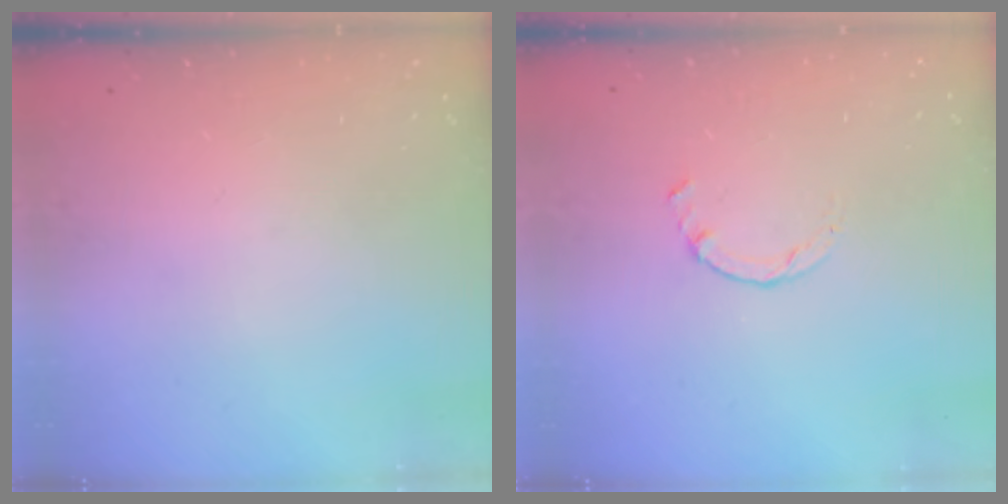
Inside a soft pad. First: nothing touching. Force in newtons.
{"total": 0.0}